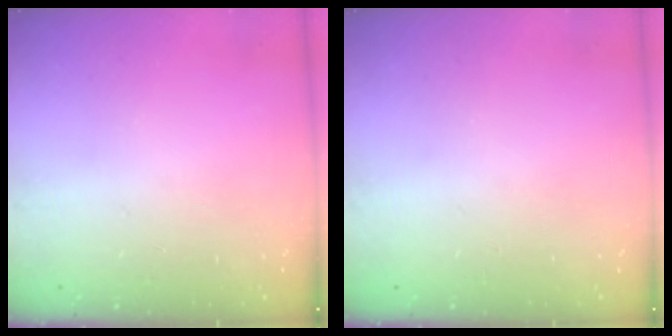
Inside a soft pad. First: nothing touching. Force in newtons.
{"total": 0.0}